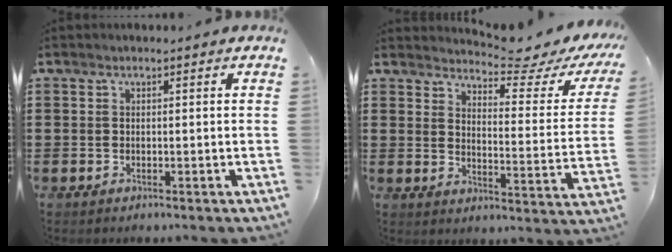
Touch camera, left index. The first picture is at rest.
{"total": 5.2, "force": [4.6, 0.0, 2.3], "torque": [-0.047, -0.043, 0.069]}